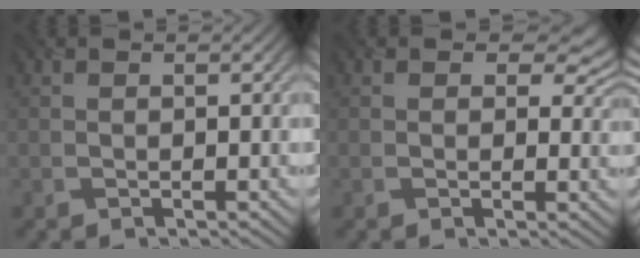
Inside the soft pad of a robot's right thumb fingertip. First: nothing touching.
{"total": 3.5, "force": [1.4, 2.4, 2.1], "torque": [-0.028, -0.009, 0.015]}